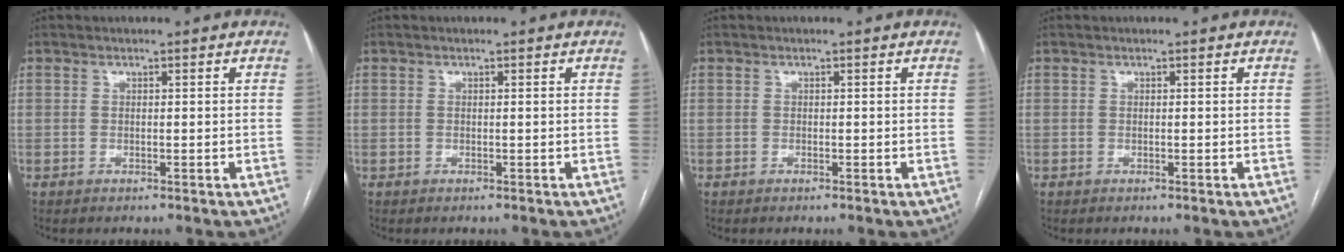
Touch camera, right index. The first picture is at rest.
{"total": 0.0}
{"total": 0.0}
{"total": 0.0}